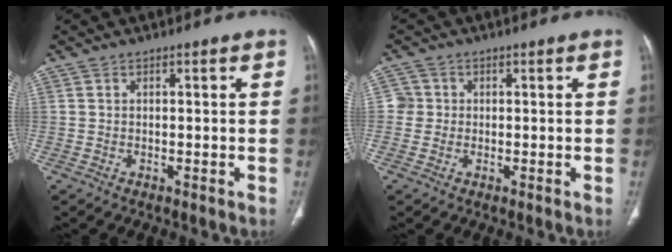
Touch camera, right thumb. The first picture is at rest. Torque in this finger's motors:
{"motor_torque": [0.02, -0.11, -0.10, 0.36, -0.03]}